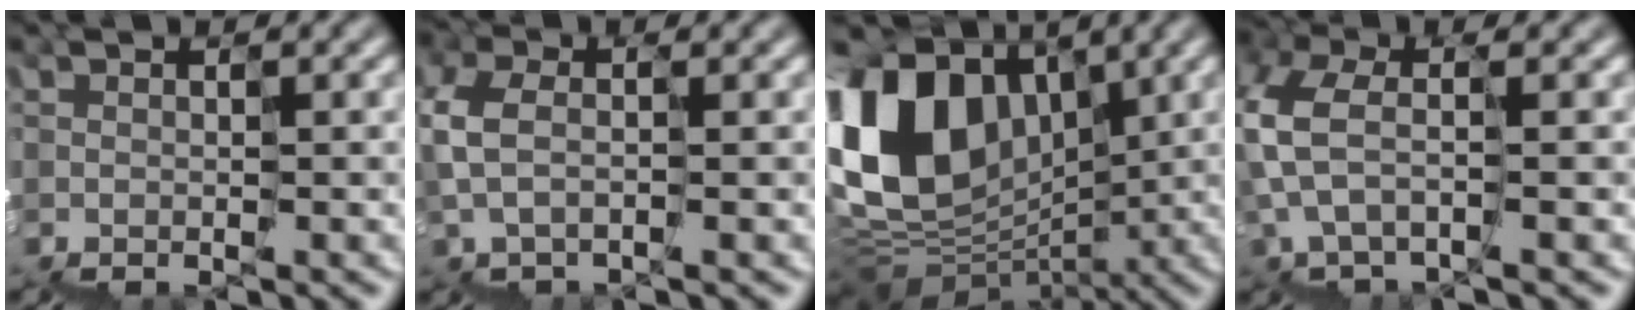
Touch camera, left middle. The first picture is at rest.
{"total": 1.0, "force": [0.4, 0.6, 0.7], "torque": [-0.037, 0.019, -0.005]}
{"total": 11.1, "force": [3.5, 8.8, 5.9], "torque": [-0.136, 0.038, 0.050]}
{"total": 1.9, "force": [0.4, 0.7, 1.7], "torque": [-0.056, 0.022, -0.001]}